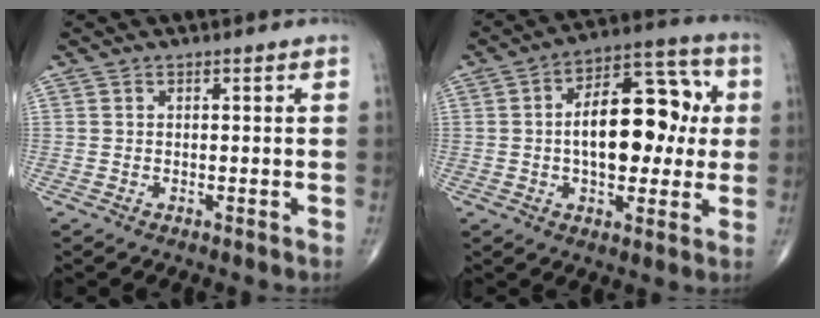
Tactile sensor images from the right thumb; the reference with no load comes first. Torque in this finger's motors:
{"motor_torque": [1.54, 2.28, 1.28, -0.11, 0.38]}